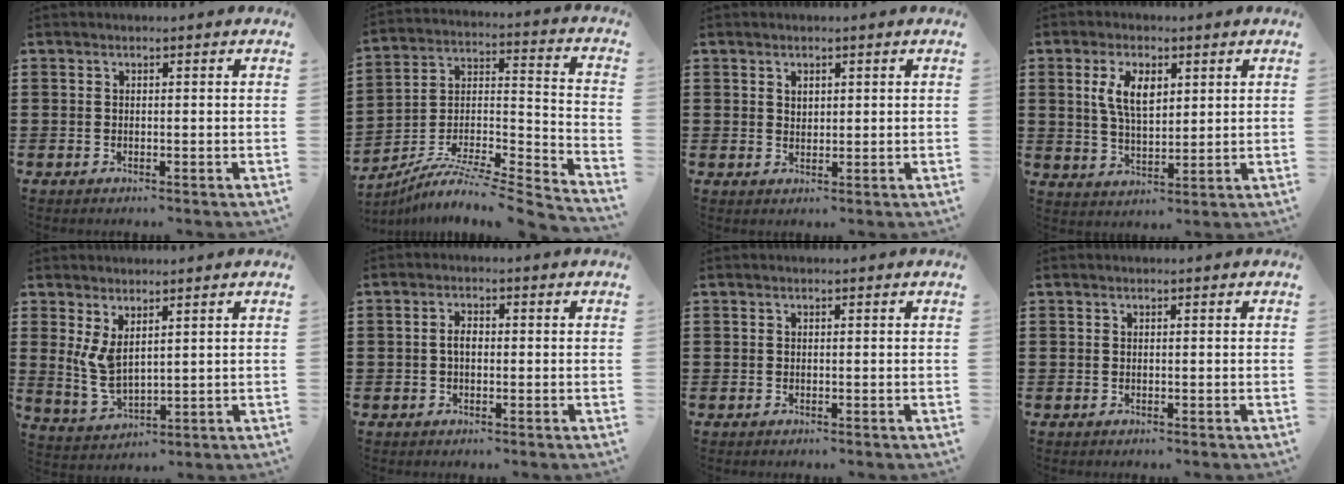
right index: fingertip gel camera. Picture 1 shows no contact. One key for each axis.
{"total": 7.1, "fx": -6.1, "fy": 1.0, "fz": 3.5, "tx": -0.063, "ty": -0.003, "tz": -0.124}
{"total": 1.4, "fx": 1.0, "fy": 0.8, "fz": 0.4, "tx": -0.010, "ty": 0.002, "tz": 0.020}
{"total": 6.1, "fx": 2.2, "fy": 3.0, "fz": 4.8, "tx": -0.105, "ty": 0.008, "tz": 0.038}
{"total": 5.2, "fx": 1.9, "fy": 2.4, "fz": 4.2, "tx": -0.104, "ty": -0.012, "tz": 0.031}
{"total": 2.1, "fx": -0.1, "fy": 1.0, "fz": 1.8, "tx": -0.035, "ty": 0.002, "tz": -0.003}
{"total": 0.0}
{"total": 0.0}